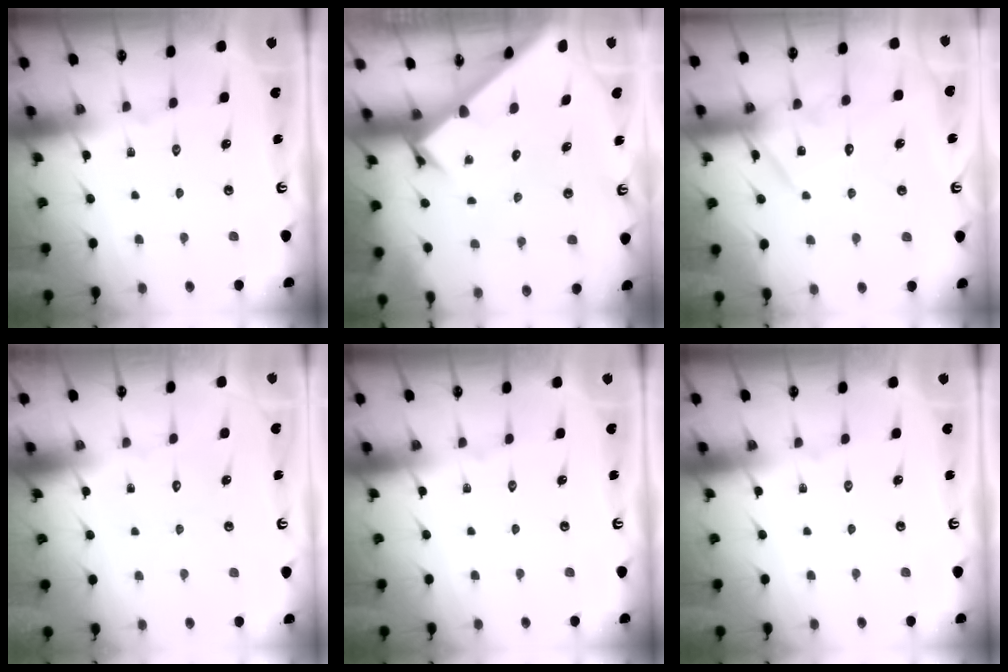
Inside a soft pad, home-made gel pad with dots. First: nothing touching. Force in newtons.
{"total": 2.1, "press": 2.1, "slide": 0.2}
{"total": 14.5, "press": 14.5, "slide": 1.3}
{"total": 1.6, "press": 1.5, "slide": 0.1}
{"total": 0.0}
{"total": 0.0}